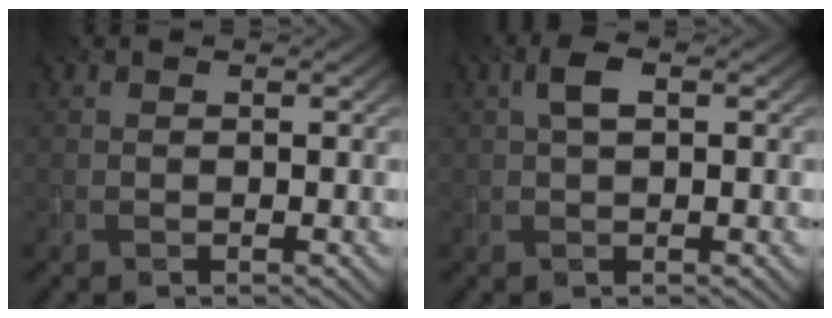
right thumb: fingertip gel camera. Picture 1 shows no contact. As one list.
[{"total": 2.4, "force": [0.6, 1.0, 2.1], "torque": [-0.046, 0.008, 0.009]}]